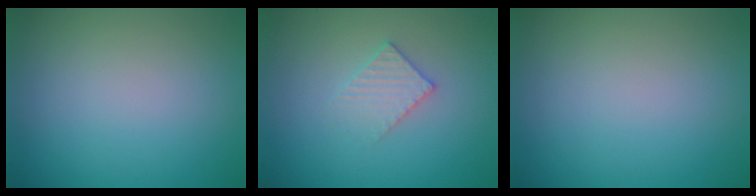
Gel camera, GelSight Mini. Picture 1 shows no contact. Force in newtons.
{"total": 2.1, "press": 2.0, "slide": 0.3}
{"total": 0.0}